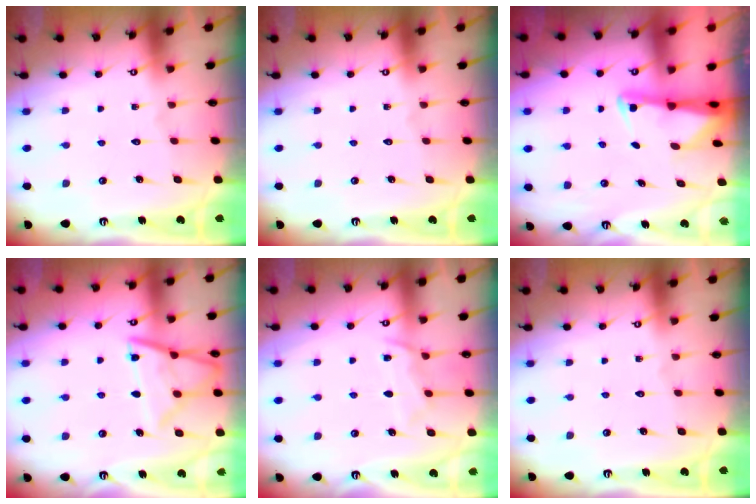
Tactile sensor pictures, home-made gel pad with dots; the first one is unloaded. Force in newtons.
{"total": 0.0}
{"total": 2.4, "press": 2.3, "slide": 0.5}
{"total": 12.6, "press": 12.5, "slide": 1.3}
{"total": 7.7, "press": 7.7, "slide": 0.6}
{"total": 0.0}